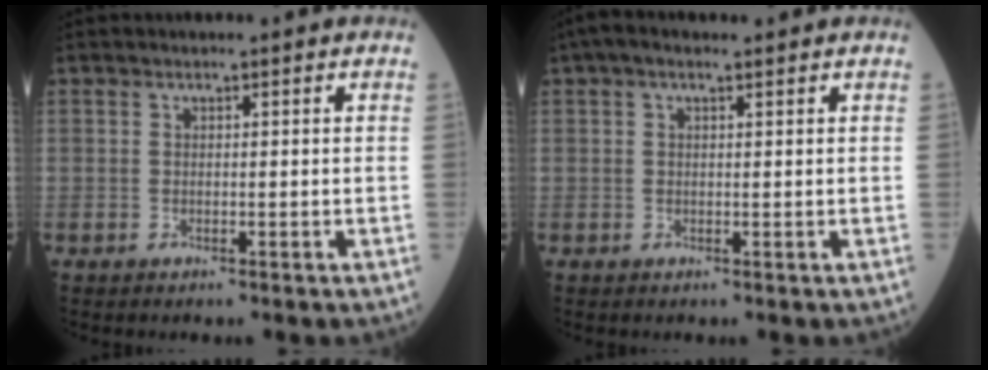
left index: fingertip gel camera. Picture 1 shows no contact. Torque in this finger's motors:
{"motor_torque": [0.92, -1.22, 0.18, 0.04]}